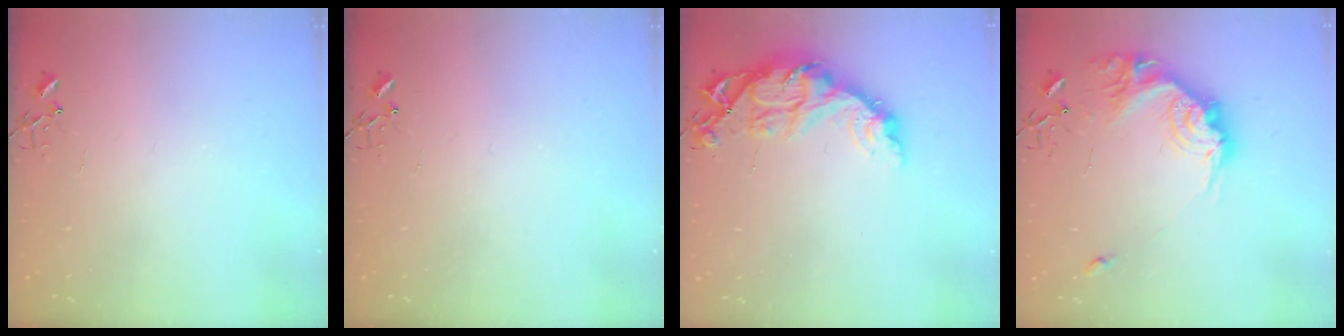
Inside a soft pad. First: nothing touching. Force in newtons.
{"total": 0.0}
{"total": 15.4, "press": 15.4, "slide": 0.6}
{"total": 20.9, "press": 20.9, "slide": 1.4}